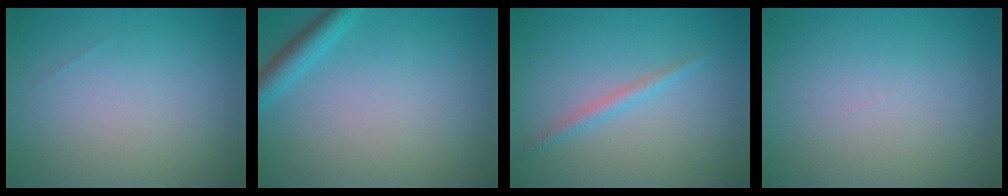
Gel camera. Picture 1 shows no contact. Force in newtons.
{"total": 2.4, "press": 2.4, "slide": 0.2}
{"total": 1.4, "press": 1.4, "slide": 0.1}
{"total": 0.0}